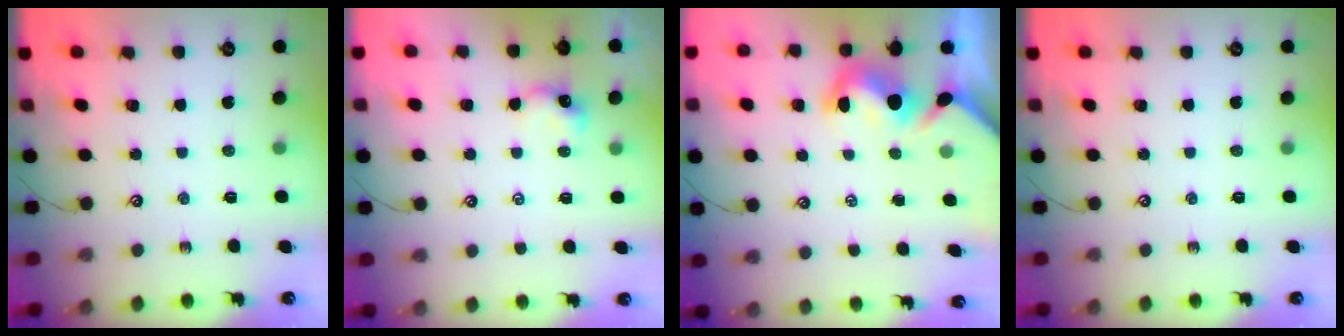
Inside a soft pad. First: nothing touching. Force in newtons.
{"total": 0.7, "press": 0.7, "slide": 0.1}
{"total": 3.6, "press": 3.4, "slide": 1.2}
{"total": 0.0}